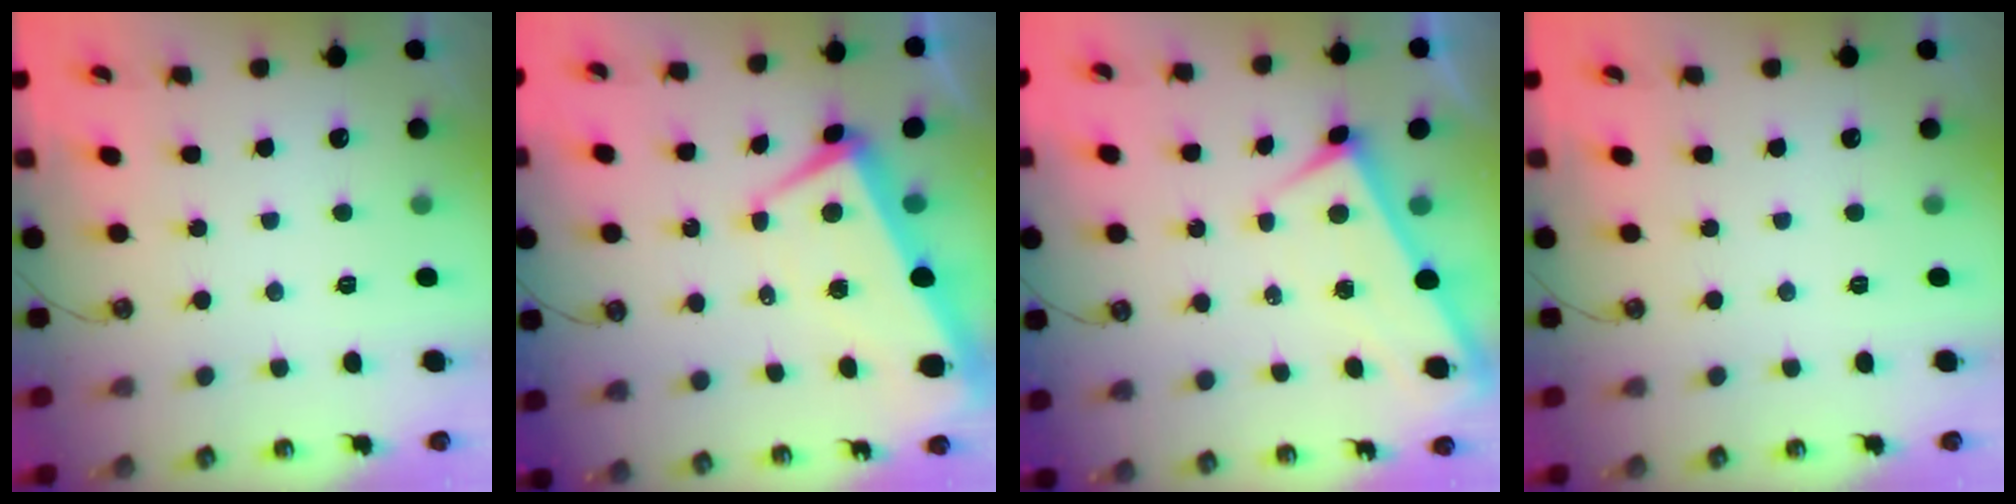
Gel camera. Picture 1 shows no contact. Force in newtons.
{"total": 2.0, "press": 1.6, "slide": 1.2}
{"total": 1.3, "press": 1.2, "slide": 0.3}
{"total": 0.0}